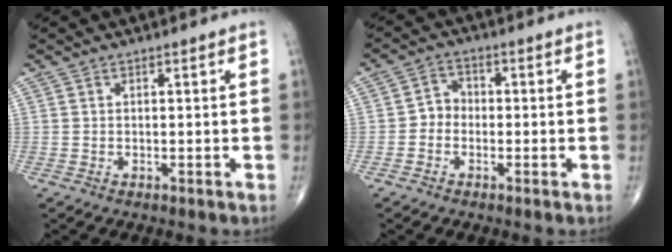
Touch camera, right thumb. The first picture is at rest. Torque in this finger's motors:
{"motor_torque": [-0.01, -0.02, 0.12, 0.22, 0.06]}